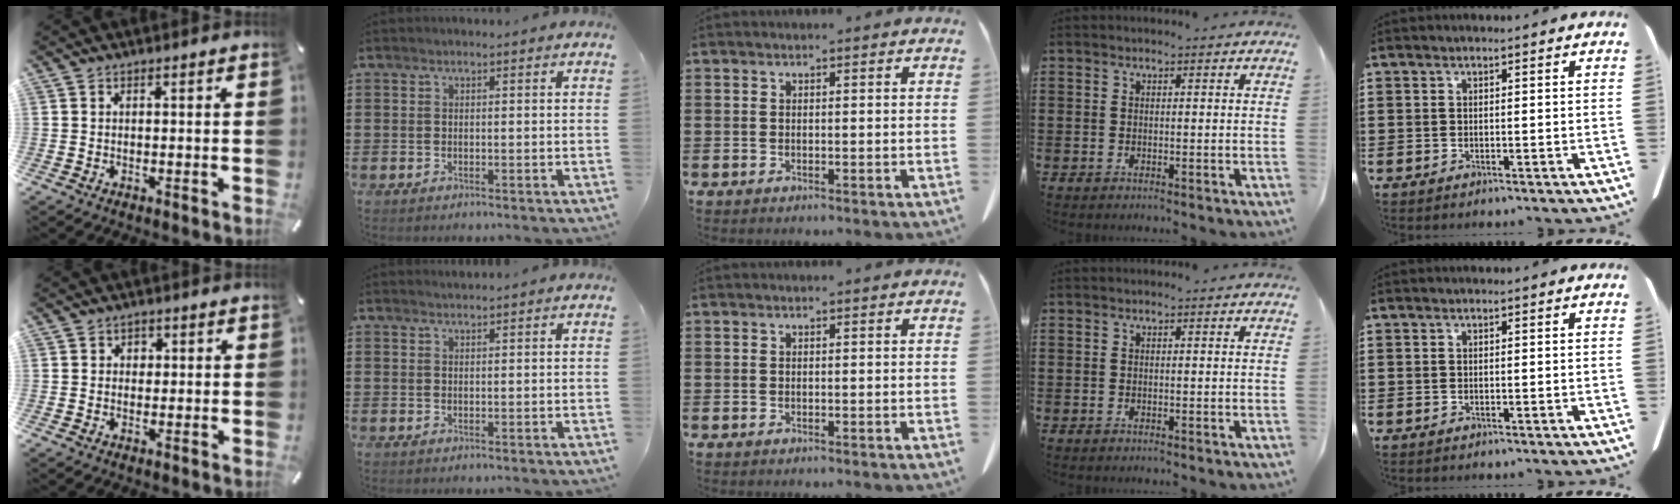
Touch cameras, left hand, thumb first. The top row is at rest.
{"thumb": {"total": 2.0, "force": [0.1, 1.9, 0.6], "torque": [0.002, 0.001, -0.006]}, "index": {"total": 0.8, "force": [0.8, -0.2, 0.1], "torque": [-0.001, -0.001, 0.017]}}